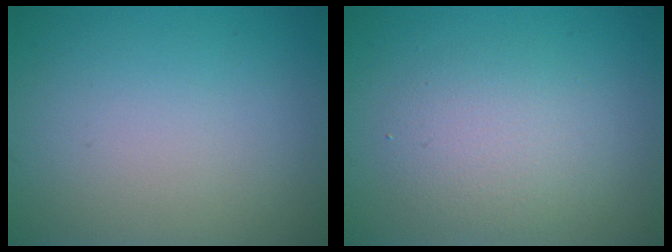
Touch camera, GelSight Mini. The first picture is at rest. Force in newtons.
{"total": 3.0, "press": 3.0, "slide": 0.1}